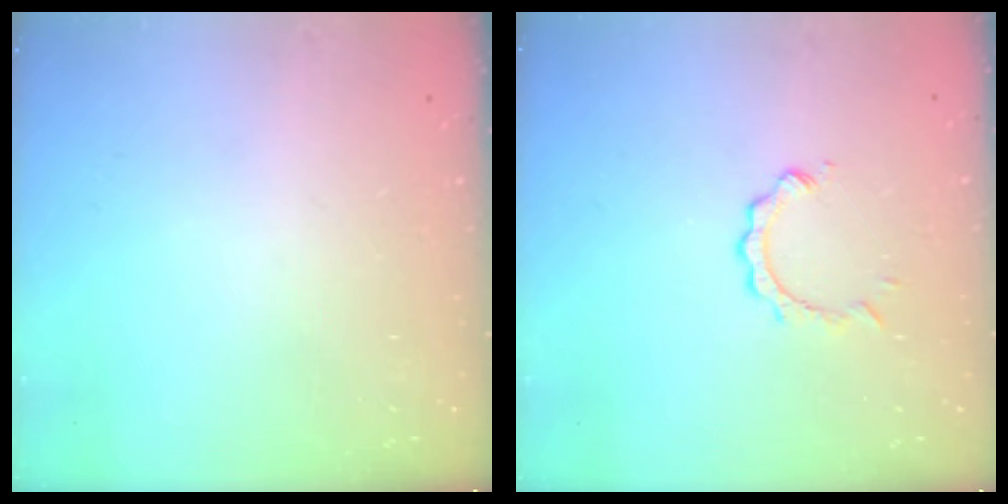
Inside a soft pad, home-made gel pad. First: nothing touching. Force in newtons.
{"total": 3.8, "press": 3.7, "slide": 0.4}